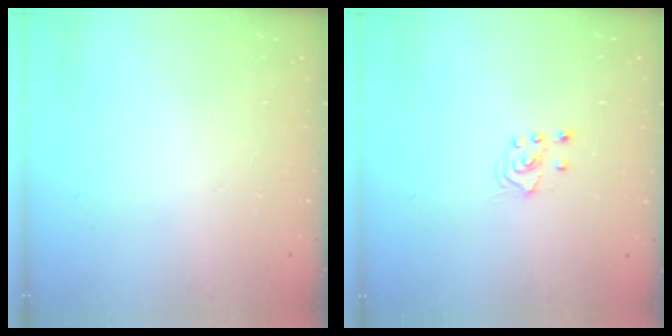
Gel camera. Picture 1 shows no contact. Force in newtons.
{"total": 3.1, "press": 3.0, "slide": 0.8}